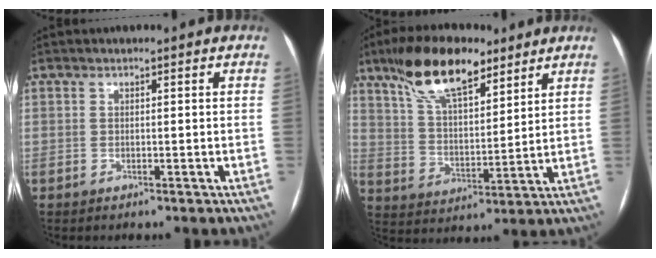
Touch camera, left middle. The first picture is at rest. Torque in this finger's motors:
{"motor_torque": [1.22, -0.92, 0.70, 0.19]}